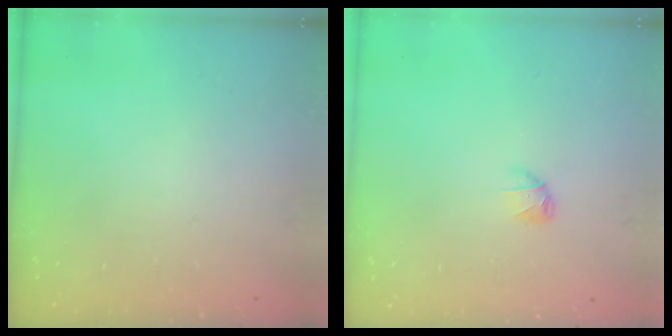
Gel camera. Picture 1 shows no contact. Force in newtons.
{"total": 3.0, "press": 2.9, "slide": 0.7}